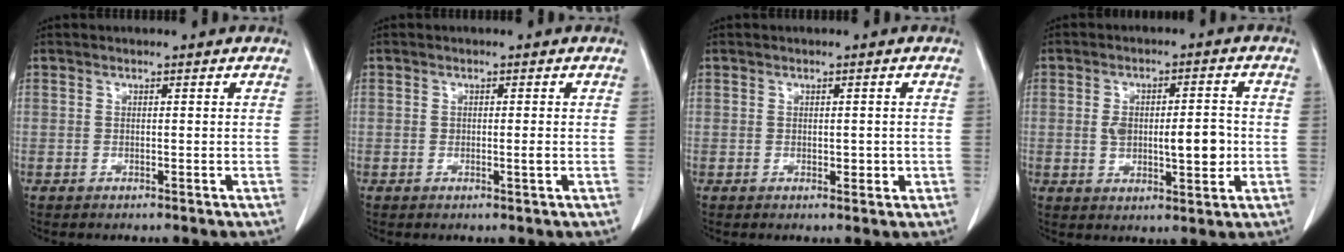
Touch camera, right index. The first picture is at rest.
{"total": 1.1, "force": [-0.1, 0.2, 1.1], "torque": [-0.018, -0.003, -0.001]}
{"total": 1.7, "force": [-0.1, 1.0, 1.4], "torque": [-0.013, 0.000, 0.004]}
{"total": 8.6, "force": [-0.4, 3.4, 7.9], "torque": [-0.130, 0.008, 0.002]}